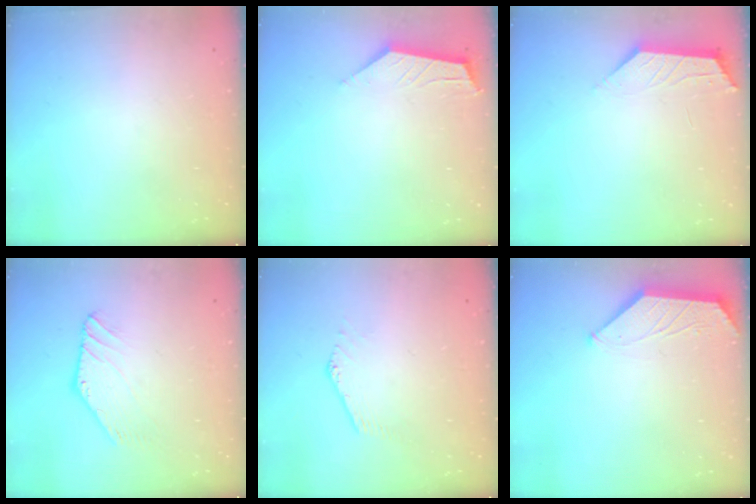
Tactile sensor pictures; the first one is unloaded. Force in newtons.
{"total": 3.7, "press": 3.6, "slide": 0.5}
{"total": 1.9, "press": 1.9, "slide": 0.4}
{"total": 1.3, "press": 1.3, "slide": 0.1}
{"total": 0.7, "press": 0.6, "slide": 0.2}
{"total": 1.7, "press": 1.6, "slide": 0.3}